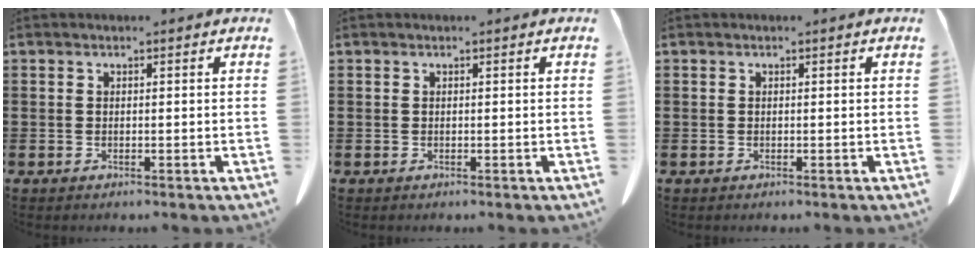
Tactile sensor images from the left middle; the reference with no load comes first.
{"total": 0.0}
{"total": 0.0}